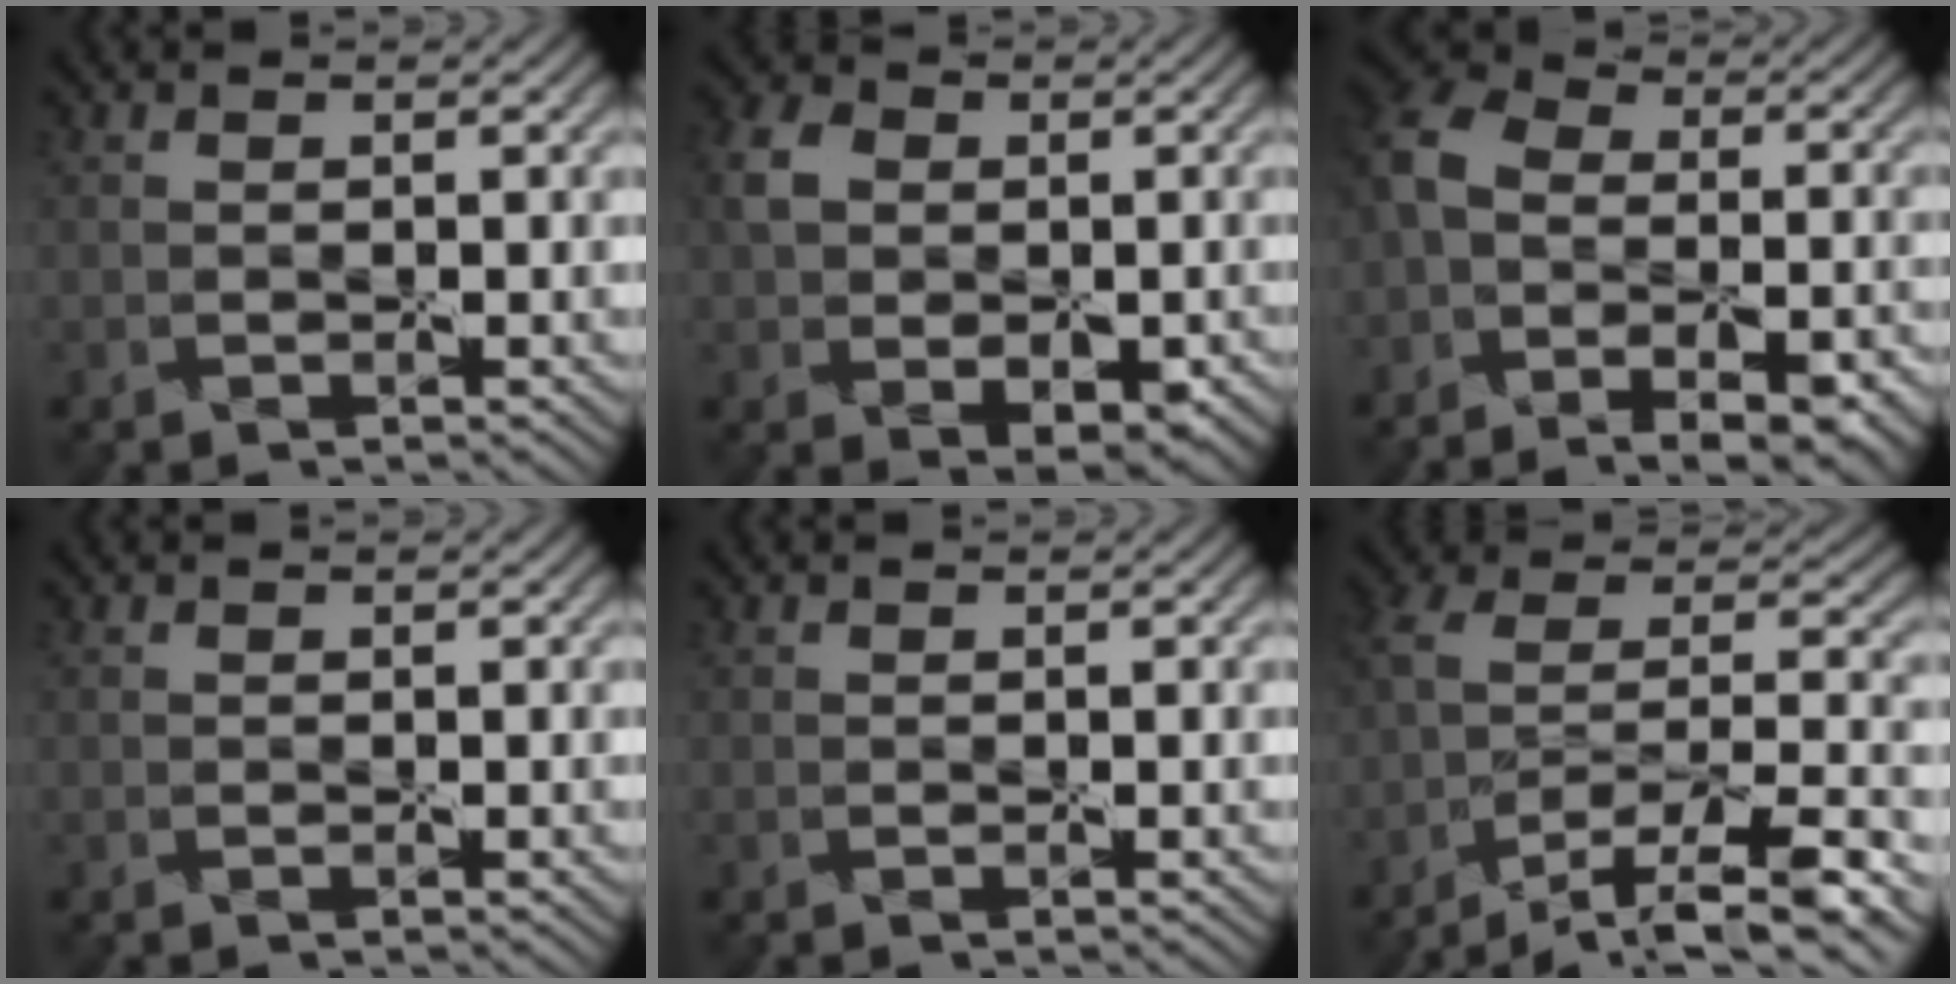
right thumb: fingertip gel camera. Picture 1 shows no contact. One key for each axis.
{"total": 7.2, "fx": -0.2, "fy": 5.3, "fz": 4.9, "tx": -0.096, "ty": -0.008, "tz": -0.007}
{"total": 12.8, "fx": -5.3, "fy": 8.6, "fz": 8.0, "tx": -0.164, "ty": -0.018, "tz": -0.065}
{"total": 0.0}
{"total": 0.0}
{"total": 14.4, "fx": -9.9, "fy": 4.7, "fz": 9.4, "tx": -0.178, "ty": -0.012, "tz": -0.154}